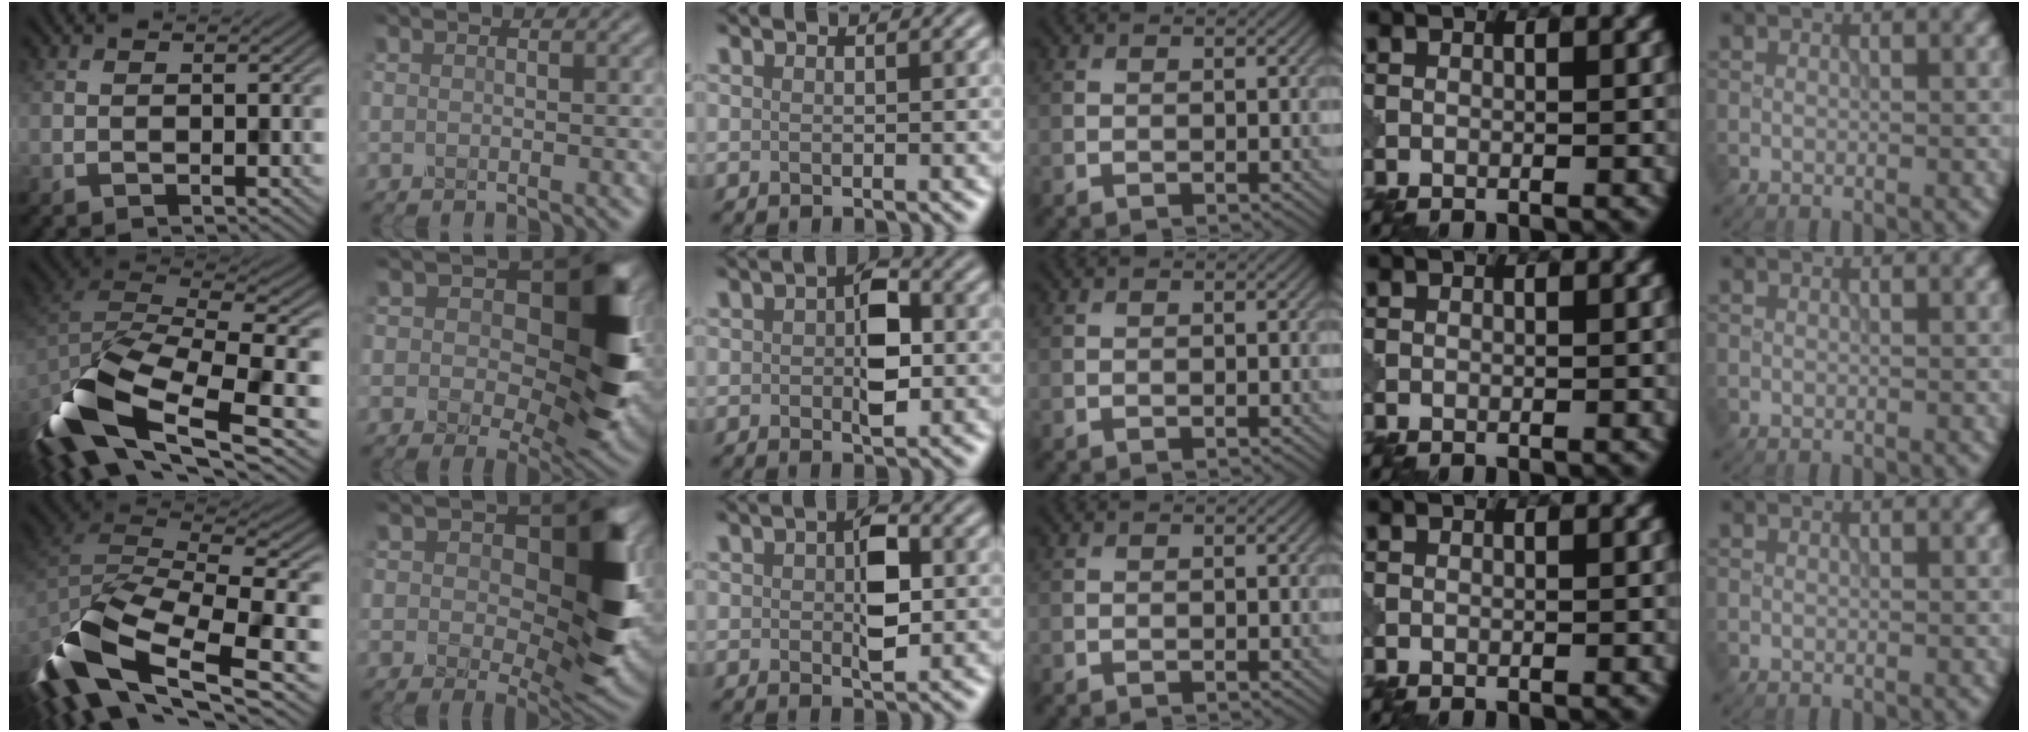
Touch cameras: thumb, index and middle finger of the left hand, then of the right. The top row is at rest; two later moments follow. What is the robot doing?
{"motion": "disassemble", "object": "pitcher"}